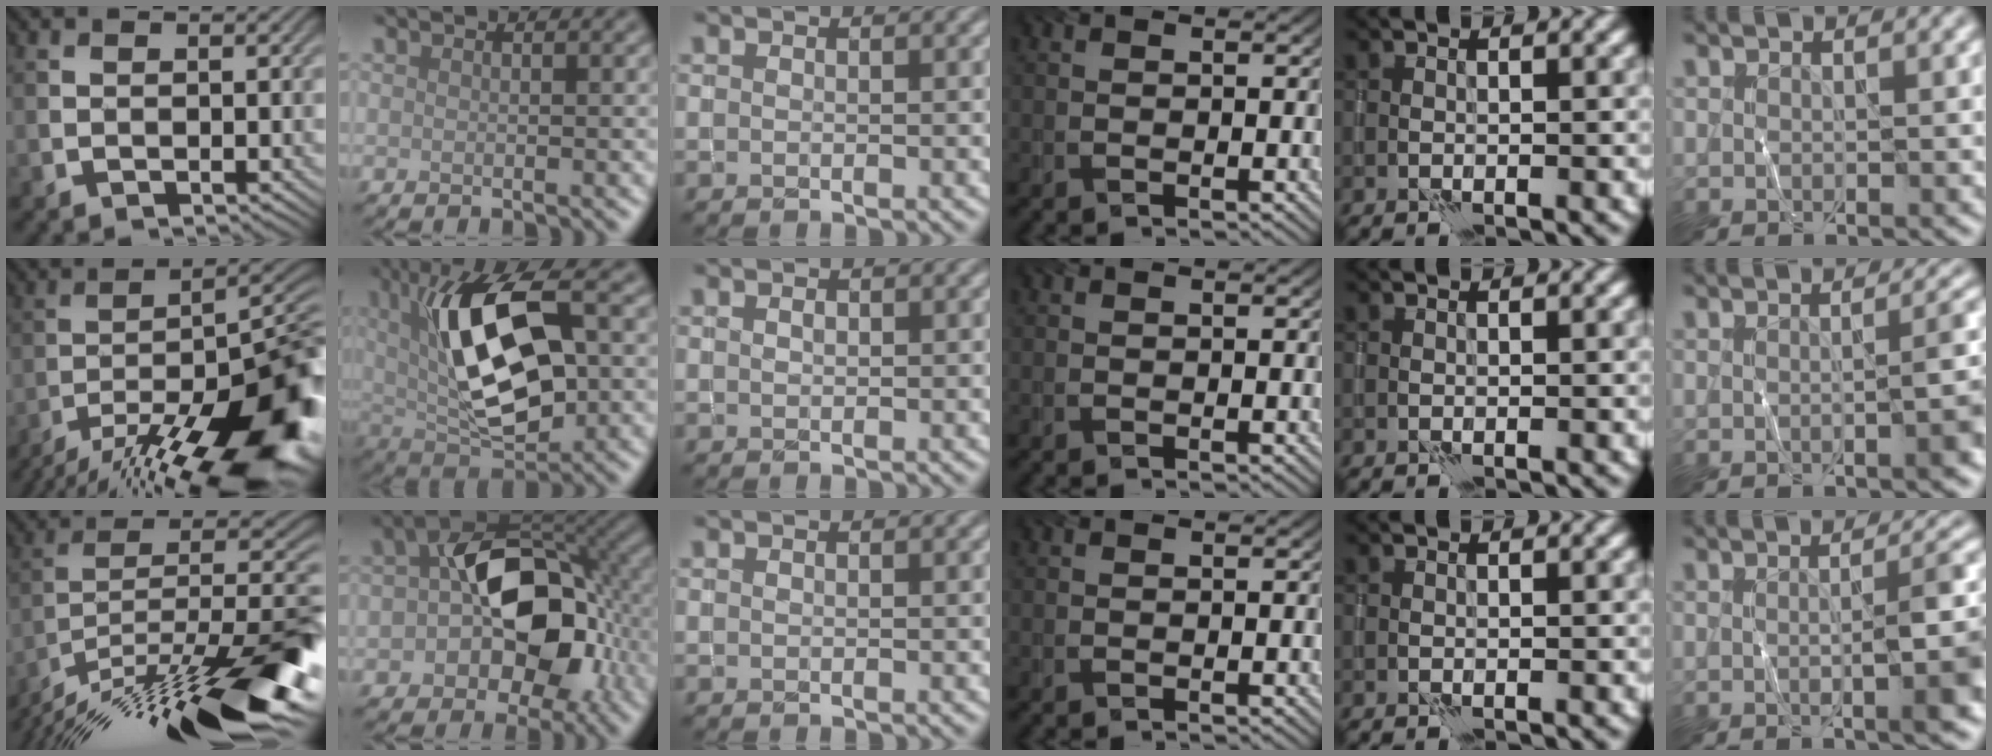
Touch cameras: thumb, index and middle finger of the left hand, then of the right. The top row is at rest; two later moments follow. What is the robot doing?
{"motion": "wrap", "object": "thread"}